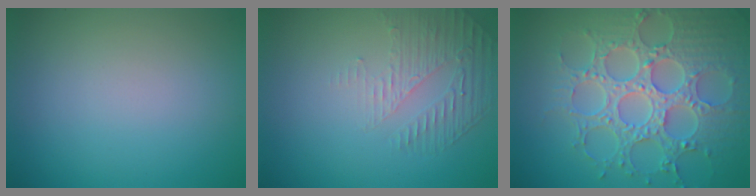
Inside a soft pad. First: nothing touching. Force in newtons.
{"total": 1.8, "press": 1.1, "slide": 1.5}
{"total": 8.1, "press": 6.3, "slide": 5.0}